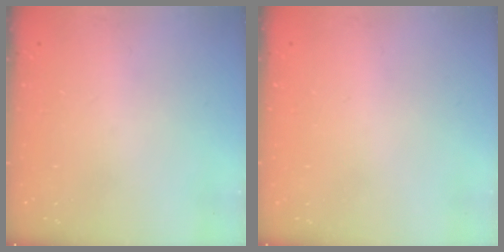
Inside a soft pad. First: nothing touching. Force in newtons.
{"total": 1.8, "press": 1.8, "slide": 0.1}